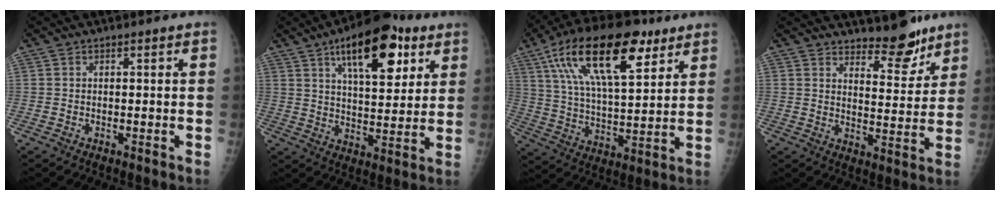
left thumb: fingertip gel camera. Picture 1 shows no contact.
{"total": 17.8, "force": [8.9, 7.7, 13.4], "torque": [-0.158, -0.026, 0.136]}
{"total": 22.4, "force": [11.4, 9.1, 17.0], "torque": [-0.279, -0.017, 0.197]}
{"total": 8.2, "force": [7.1, 2.7, 3.1], "torque": [-0.015, -0.060, 0.112]}